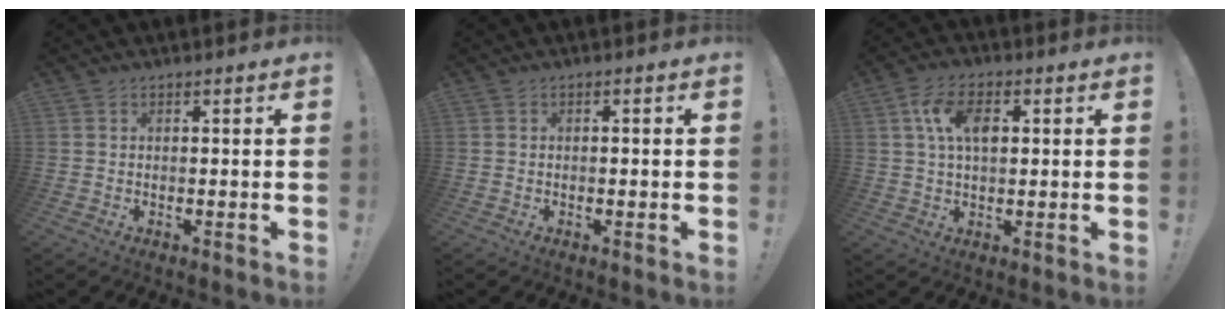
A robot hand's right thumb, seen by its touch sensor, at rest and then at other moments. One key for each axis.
{"total": 0.6, "fx": -0.4, "fy": 0.2, "fz": 0.4, "tx": -0.008, "ty": 0.003, "tz": -0.006}
{"total": 9.4, "fx": 2.3, "fy": 5.5, "fz": 7.3, "tx": -0.135, "ty": 0.012, "tz": 0.044}